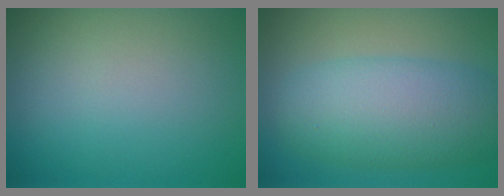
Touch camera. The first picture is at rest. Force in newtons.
{"total": 7.6, "press": 7.6, "slide": 0.4}